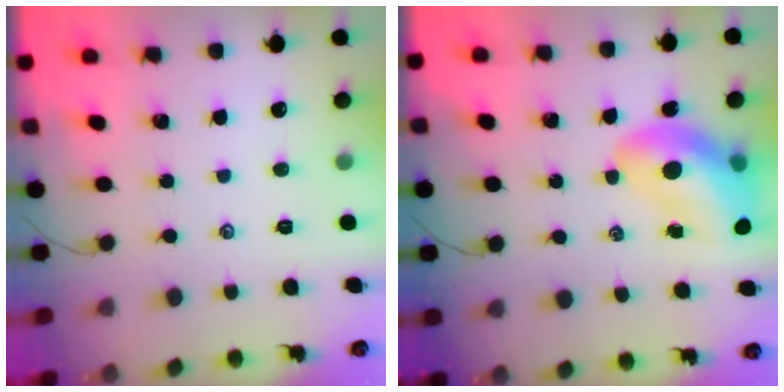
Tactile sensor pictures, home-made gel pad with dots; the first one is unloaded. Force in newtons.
{"total": 14.5, "press": 13.9, "slide": 4.2}